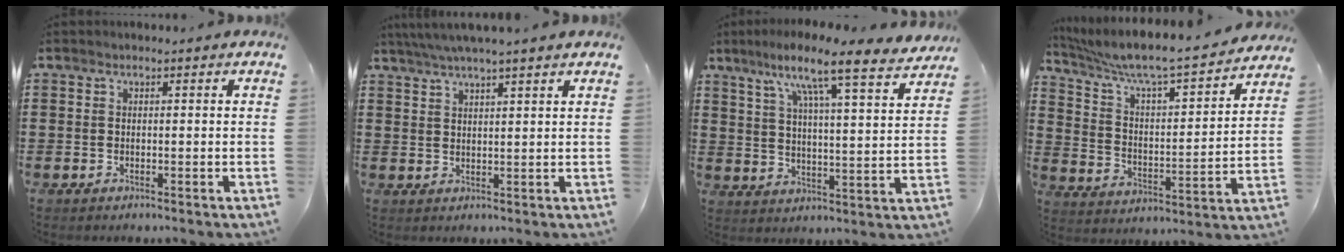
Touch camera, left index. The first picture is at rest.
{"total": 3.7, "force": [3.1, -0.4, 1.9], "torque": [-0.044, -0.004, 0.057]}
{"total": 9.8, "force": [7.8, 0.2, 6.0], "torque": [-0.120, -0.054, 0.119]}
{"total": 6.6, "force": [5.6, 0.3, 3.5], "torque": [-0.093, -0.047, 0.086]}